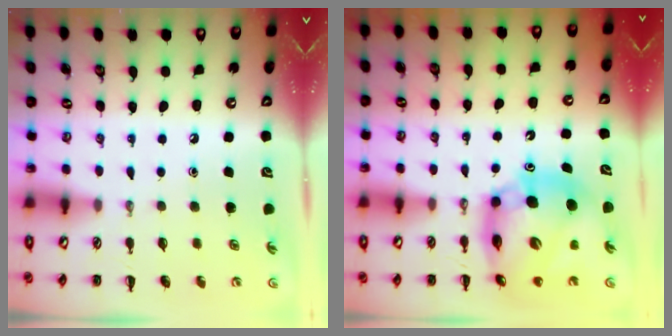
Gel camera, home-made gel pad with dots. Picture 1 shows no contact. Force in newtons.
{"total": 14.2, "press": 13.6, "slide": 4.2}